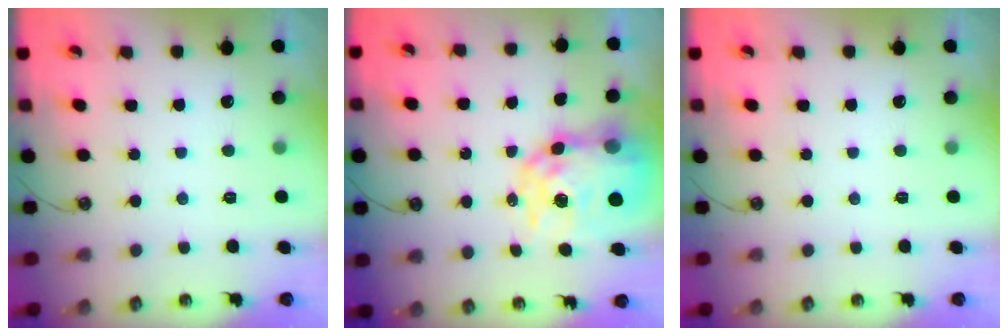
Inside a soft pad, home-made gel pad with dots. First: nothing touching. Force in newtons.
{"total": 15.5, "press": 15.5, "slide": 1.3}
{"total": 0.0}